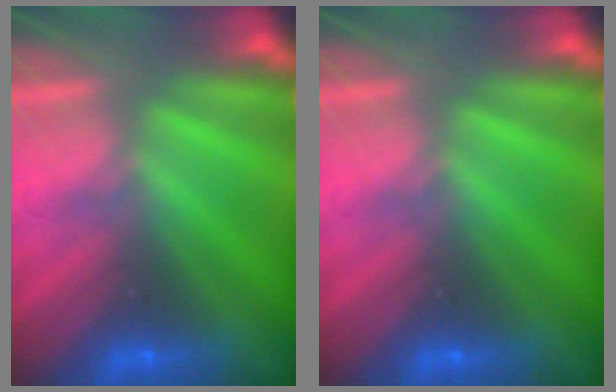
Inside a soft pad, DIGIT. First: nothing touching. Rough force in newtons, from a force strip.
{"total": 0.0}